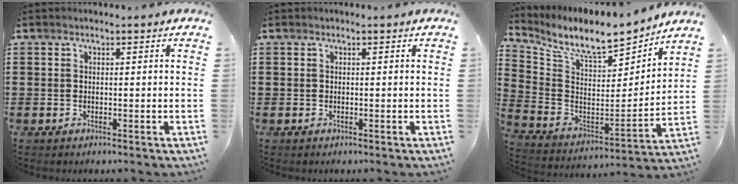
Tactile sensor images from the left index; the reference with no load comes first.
{"total": 0.0}
{"total": 9.3, "force": [8.3, 1.6, 3.9], "torque": [-0.108, -0.068, 0.138]}